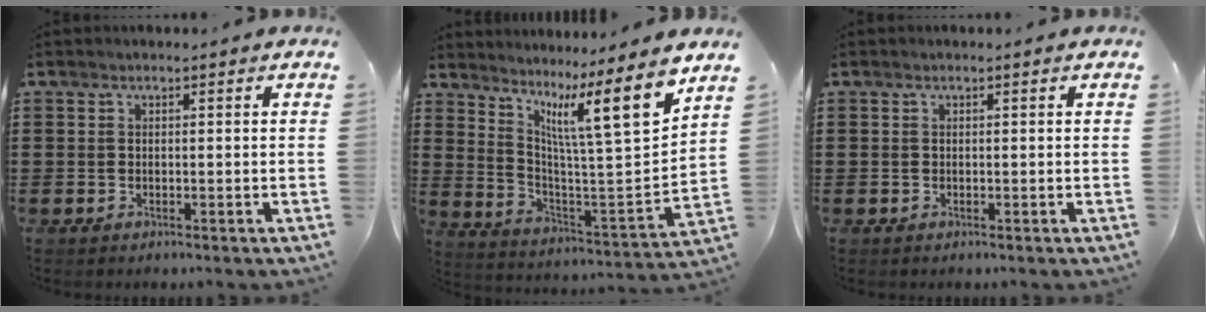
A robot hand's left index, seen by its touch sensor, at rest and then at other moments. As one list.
[{"total": 11.7, "force": [7.9, 1.0, 8.6], "torque": [-0.152, -0.069, 0.117]}, {"total": 0.0}]